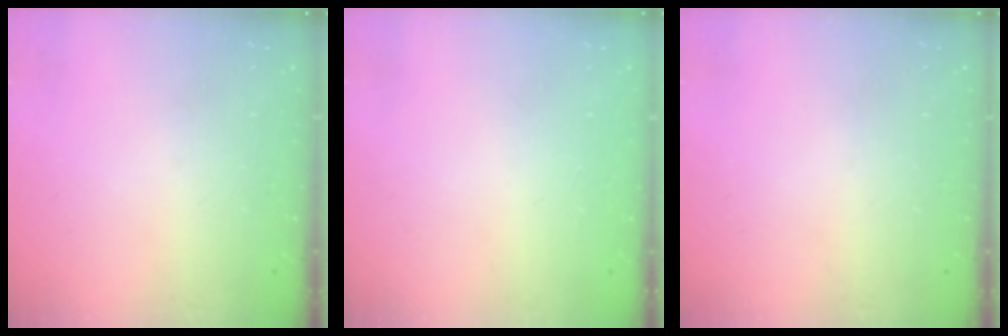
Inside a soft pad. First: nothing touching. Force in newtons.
{"total": 1.9, "press": 1.9, "slide": 0.1}
{"total": 0.0}